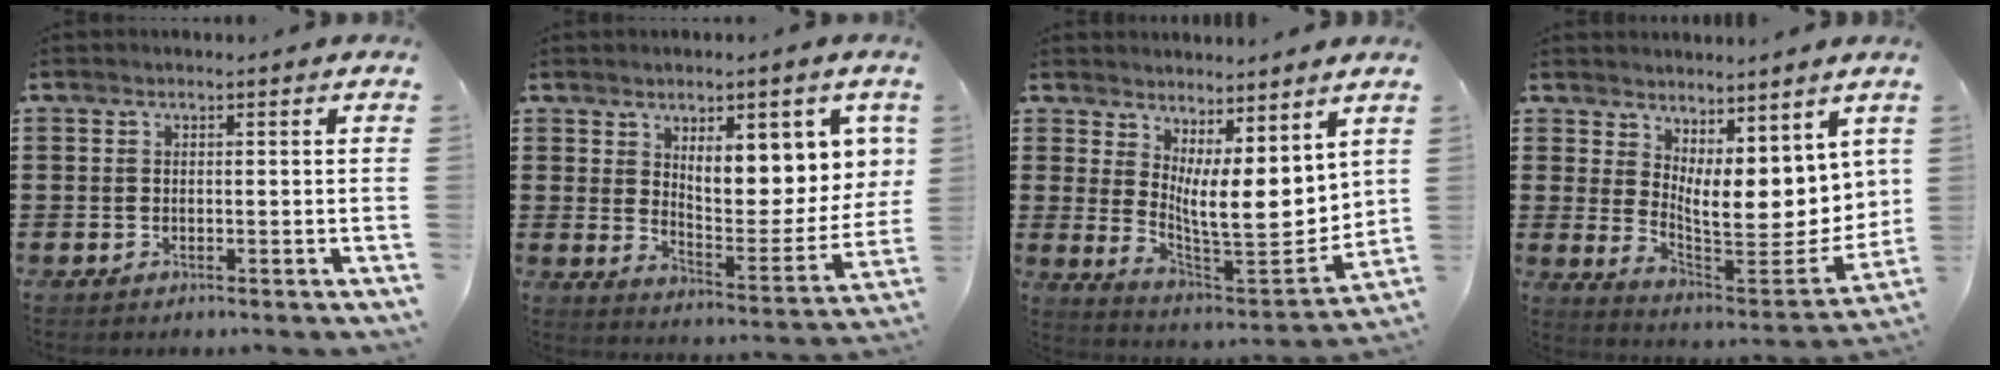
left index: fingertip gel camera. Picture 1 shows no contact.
{"total": 8.6, "force": [4.9, 3.2, 6.3], "torque": [-0.098, -0.041, 0.078]}
{"total": 9.3, "force": [3.7, 3.2, 7.9], "torque": [-0.132, -0.045, 0.071]}
{"total": 8.3, "force": [4.3, 3.6, 6.1], "torque": [-0.098, -0.055, 0.081]}